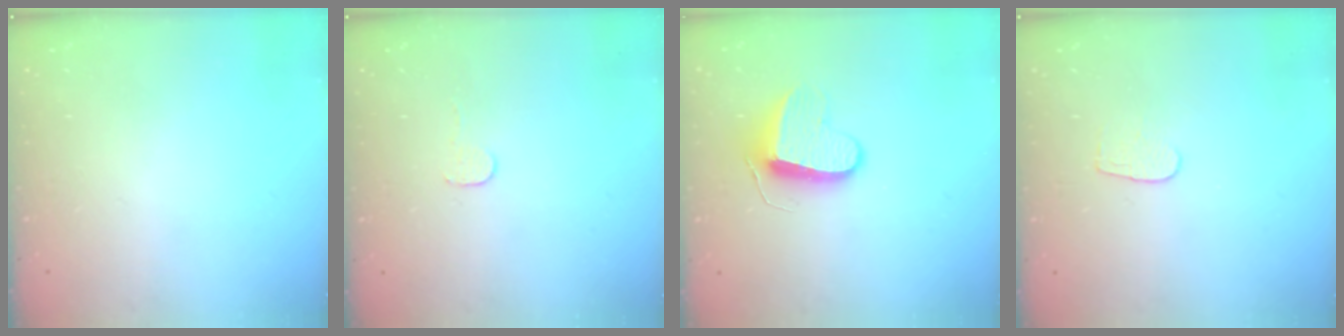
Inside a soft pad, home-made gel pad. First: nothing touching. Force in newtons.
{"total": 2.7, "press": 2.7, "slide": 0.2}
{"total": 9.2, "press": 9.2, "slide": 0.4}
{"total": 4.6, "press": 4.6, "slide": 0.2}